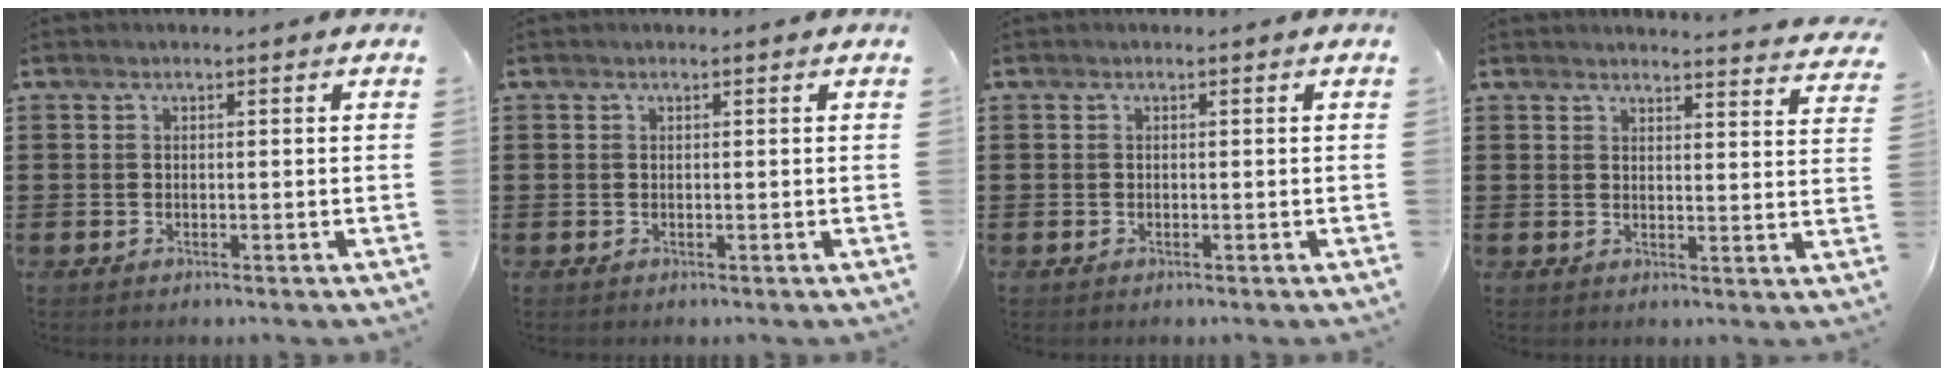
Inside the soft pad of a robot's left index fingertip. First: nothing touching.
{"total": 0.0}
{"total": 0.0}
{"total": 3.2, "force": [3.1, -0.4, 0.4], "torque": [-0.011, -0.021, 0.055]}